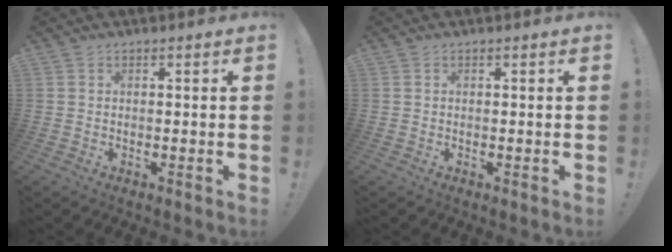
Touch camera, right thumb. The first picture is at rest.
{"total": 0.0}